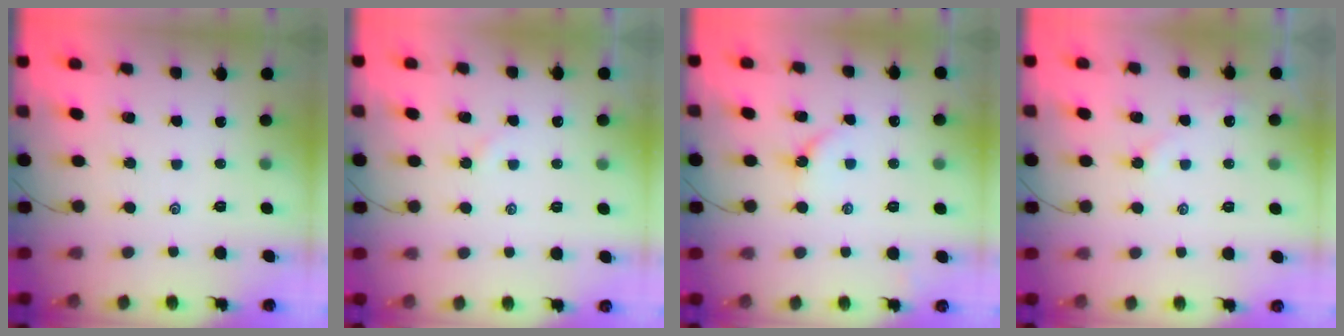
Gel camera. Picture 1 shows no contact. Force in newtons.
{"total": 2.5, "press": 2.5, "slide": 0.4}
{"total": 2.7, "press": 2.6, "slide": 0.6}
{"total": 2.8, "press": 2.8, "slide": 0.5}